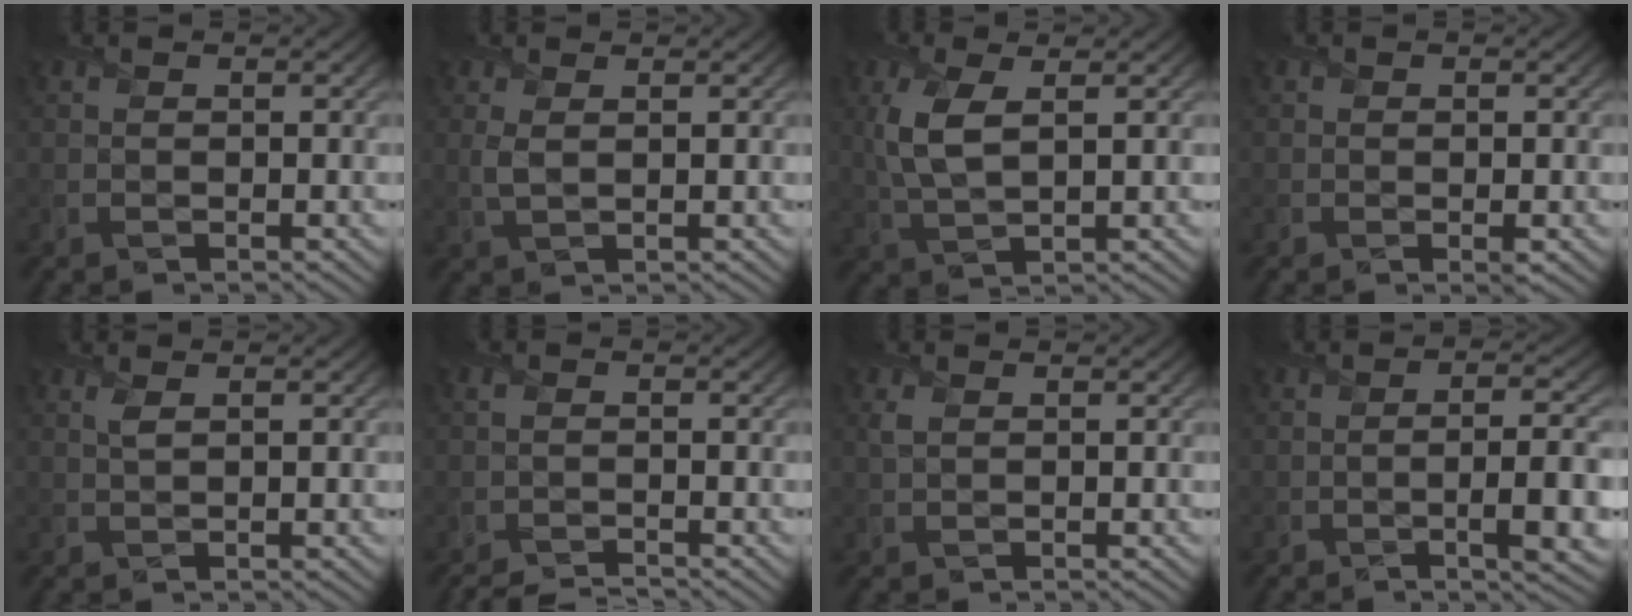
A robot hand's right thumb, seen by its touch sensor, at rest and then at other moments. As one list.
[{"total": 1.7, "force": [0.6, 0.6, 1.4], "torque": [-0.039, -0.001, 0.016]}, {"total": 5.8, "force": [1.4, 2.3, 5.1], "torque": [-0.128, 0.002, 0.031]}, {"total": 1.3, "force": [-0.3, 0.8, 0.9], "torque": [-0.014, -0.007, -0.003]}, {"total": 1.2, "force": [0.7, 0.2, 0.9], "torque": [-0.024, 0.001, 0.014]}, {"total": 2.0, "force": [-1.8, 0.4, 0.9], "torque": [-0.016, -0.010, -0.041]}, {"total": 1.0, "force": [0.5, 0.5, 0.7], "torque": [-0.021, -0.001, 0.014]}, {"total": 6.9, "force": [-1.9, 2.1, 6.3], "torque": [-0.096, -0.009, -0.026]}]